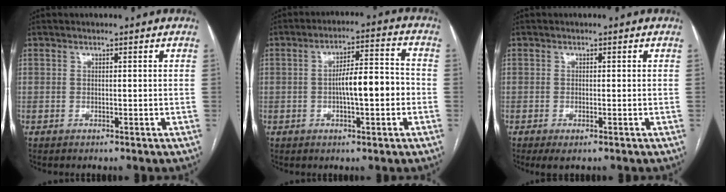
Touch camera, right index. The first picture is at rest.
{"total": 8.2, "force": [-1.3, 1.8, 7.9], "torque": [-0.132, 0.021, -0.021]}
{"total": 2.0, "force": [-1.1, 0.6, 1.6], "torque": [-0.026, -0.003, -0.014]}